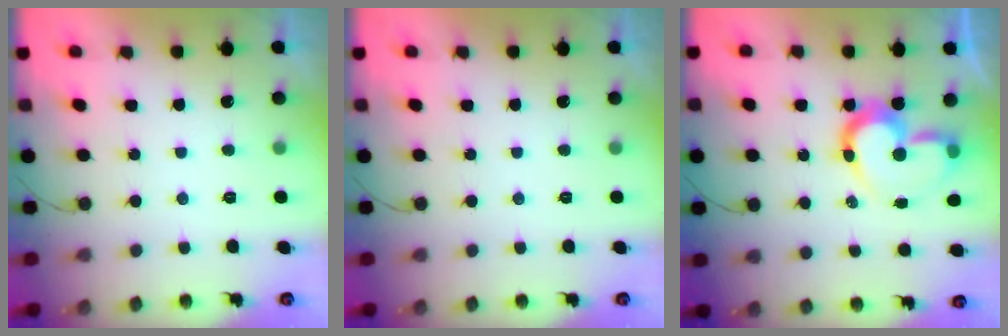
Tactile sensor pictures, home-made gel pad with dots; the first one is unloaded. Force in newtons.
{"total": 0.0}
{"total": 12.7, "press": 12.6, "slide": 1.5}